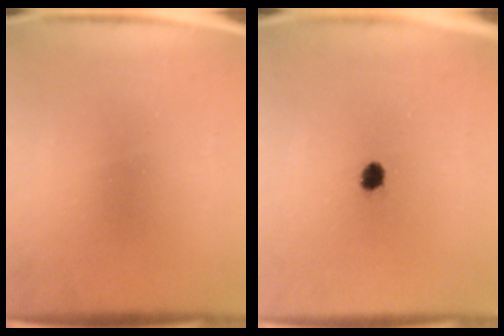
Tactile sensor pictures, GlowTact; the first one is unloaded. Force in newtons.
{"total": 2.4}